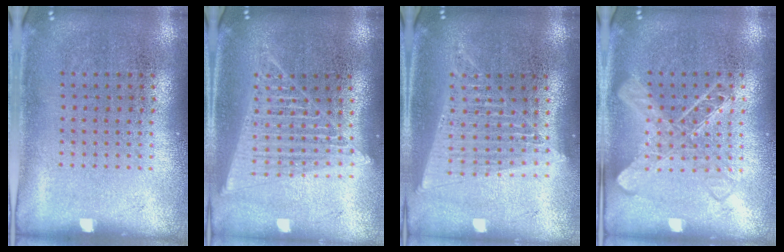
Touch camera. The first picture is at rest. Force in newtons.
{"total": 1.9, "press": 1.7, "slide": 0.8}
{"total": 1.6, "press": 1.4, "slide": 0.7}
{"total": 1.4, "press": 1.4, "slide": 0.2}